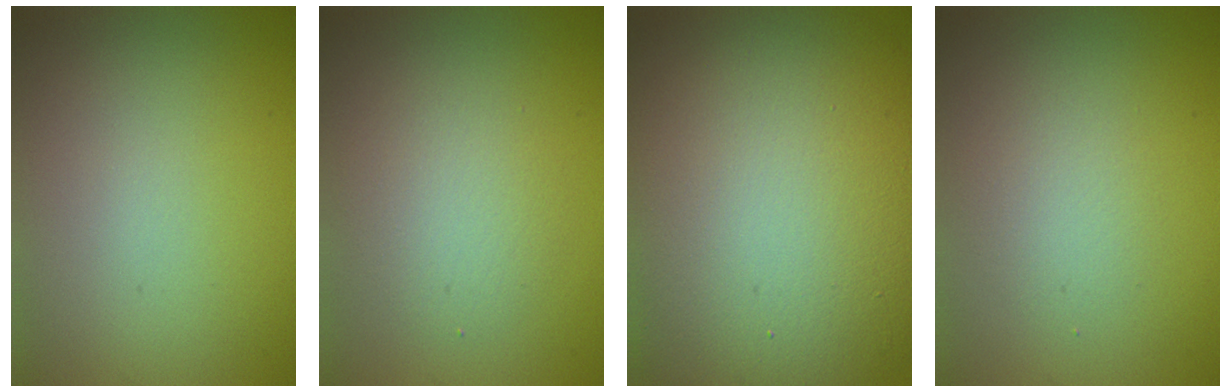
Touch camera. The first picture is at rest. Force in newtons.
{"total": 2.8, "press": 2.8, "slide": 0.1}
{"total": 18.1, "press": 18.1, "slide": 1.2}
{"total": 1.7, "press": 1.7, "slide": 0.0}